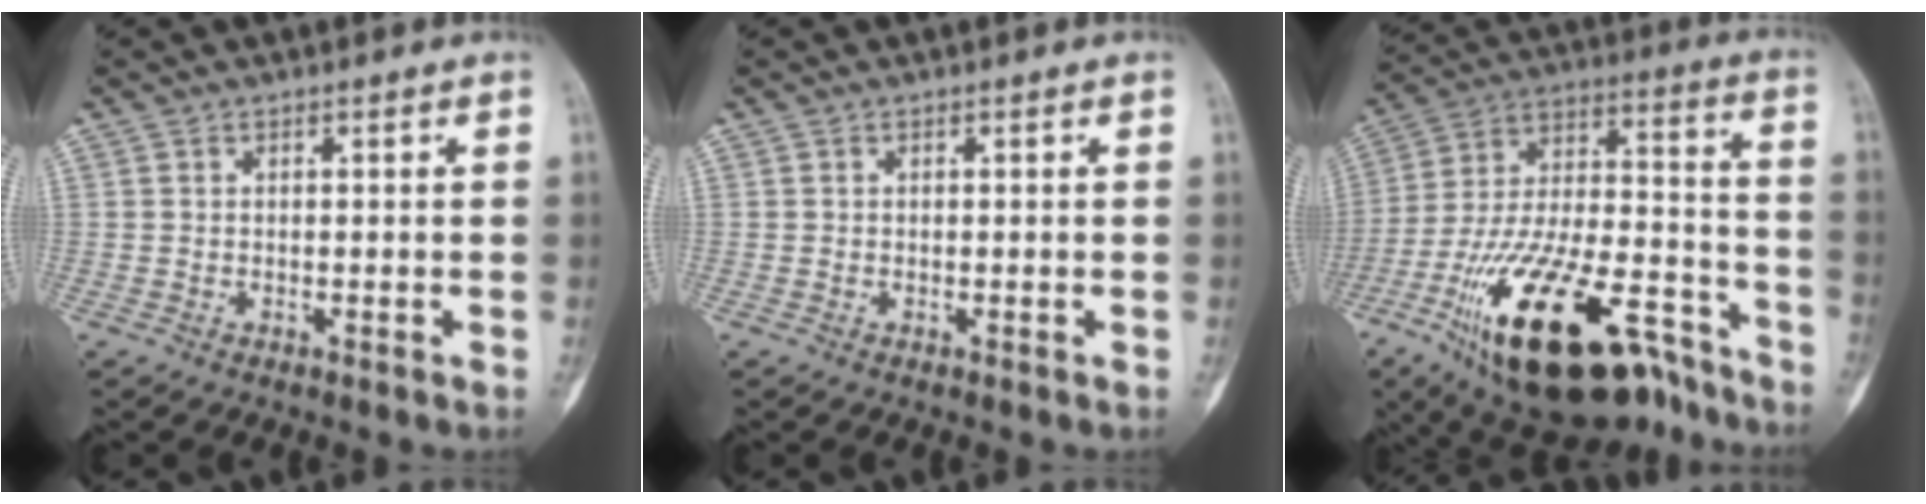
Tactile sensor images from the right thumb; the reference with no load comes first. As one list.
[{"total": 0.0}, {"total": 28.9, "force": [-17.2, 11.8, 20.0], "torque": [-0.352, 0.070, -0.285]}]